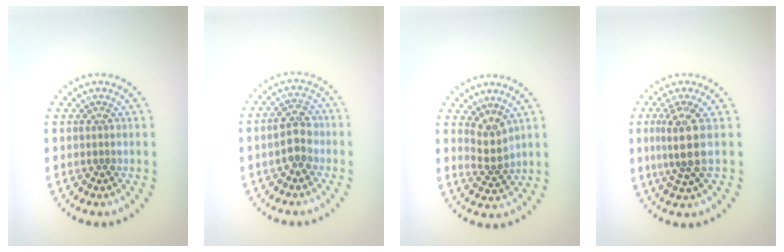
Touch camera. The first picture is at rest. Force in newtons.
{"total": 2.8, "press": 2.8, "slide": 0.6}
{"total": 2.4, "press": 1.8, "slide": 1.6}
{"total": 3.4, "press": 2.7, "slide": 2.2}